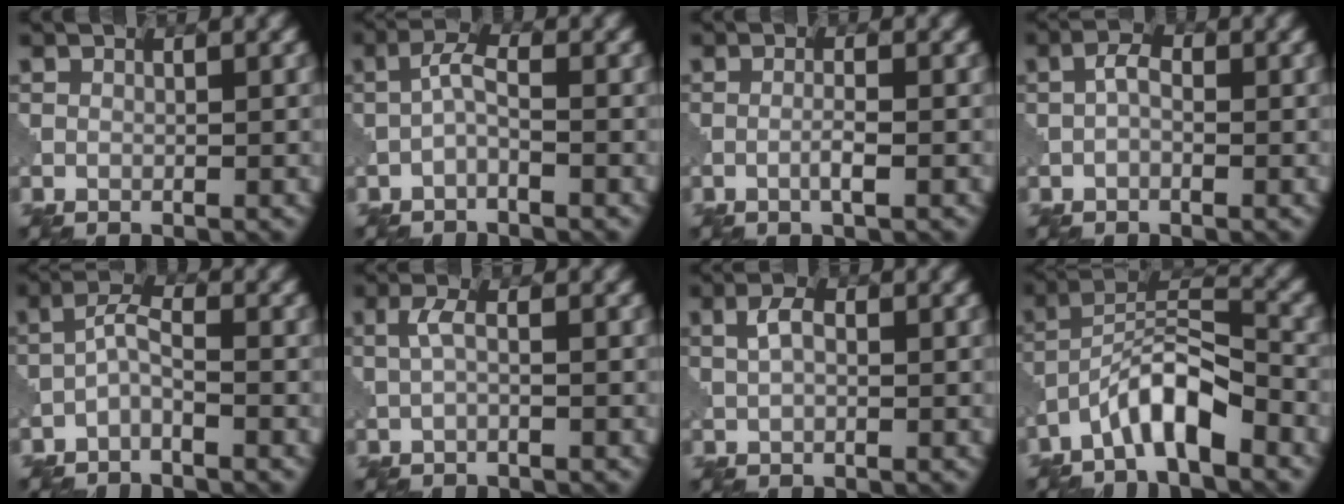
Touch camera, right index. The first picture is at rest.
{"total": 2.0, "force": [-0.7, 0.5, 1.8], "torque": [-0.039, 0.010, -0.021]}
{"total": 1.6, "force": [-0.5, 0.1, 1.5], "torque": [-0.027, 0.004, -0.015]}
{"total": 1.8, "force": [-0.2, 0.9, 1.5], "torque": [-0.030, 0.008, -0.010]}
{"total": 2.1, "force": [-1.2, 0.5, 1.6], "torque": [-0.035, 0.010, -0.031]}
{"total": 1.6, "force": [0.1, 0.3, 1.6], "torque": [-0.036, 0.004, -0.001]}
{"total": 2.3, "force": [0.6, 1.3, 1.8], "torque": [-0.039, 0.005, 0.008]}
{"total": 5.9, "force": [-3.9, 1.5, 4.2], "torque": [-0.078, 0.016, -0.078]}